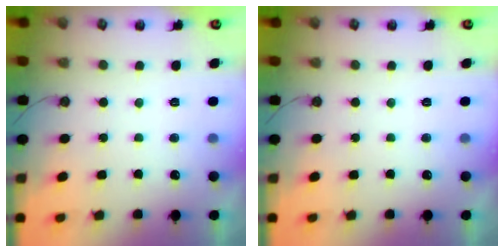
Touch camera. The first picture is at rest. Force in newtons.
{"total": 0.0}